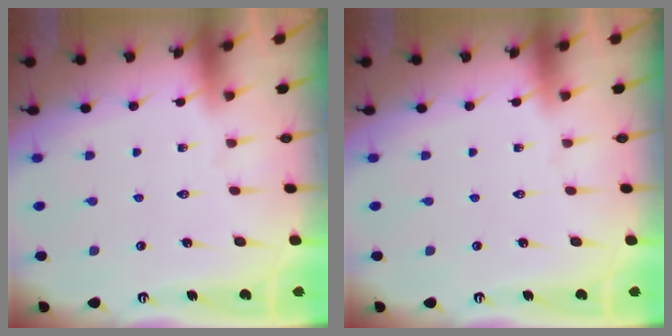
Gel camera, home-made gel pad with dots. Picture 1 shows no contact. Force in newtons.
{"total": 0.0}